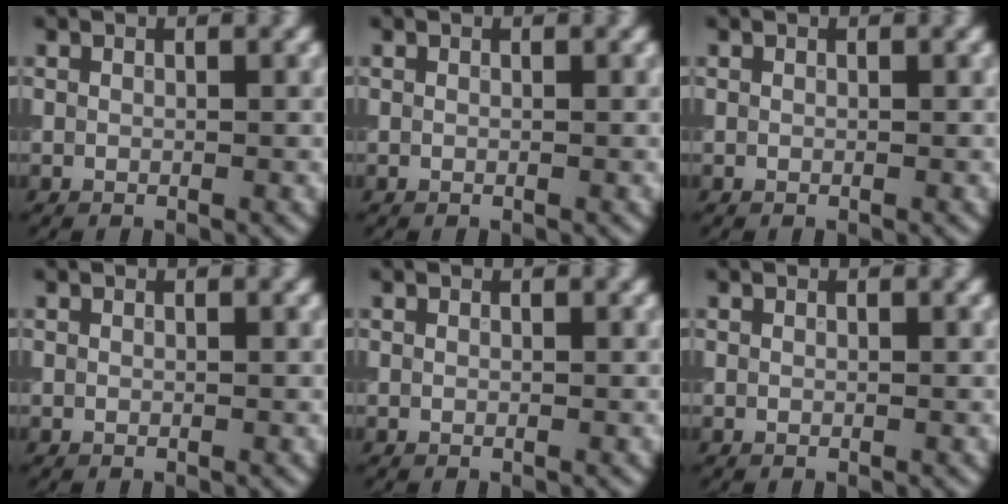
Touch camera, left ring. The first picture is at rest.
{"total": 0.0}
{"total": 0.0}
{"total": 0.0}
{"total": 0.0}
{"total": 0.0}